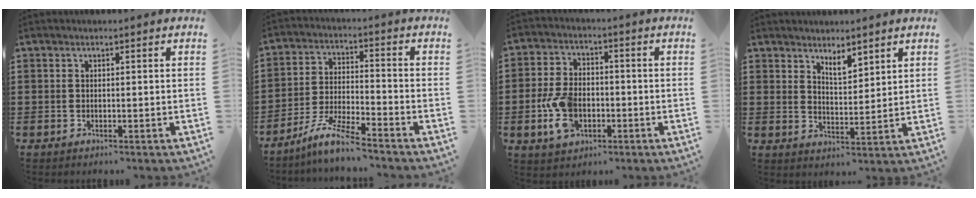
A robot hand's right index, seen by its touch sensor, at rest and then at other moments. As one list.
[{"total": 7.1, "force": [-6.2, 0.0, 3.5], "torque": [-0.084, -0.012, -0.122]}, {"total": 7.7, "force": [-2.0, 4.9, 5.6], "torque": [-0.139, 0.002, -0.041]}, {"total": 3.8, "force": [3.2, 1.1, 1.6], "torque": [-0.032, -0.008, 0.058]}]